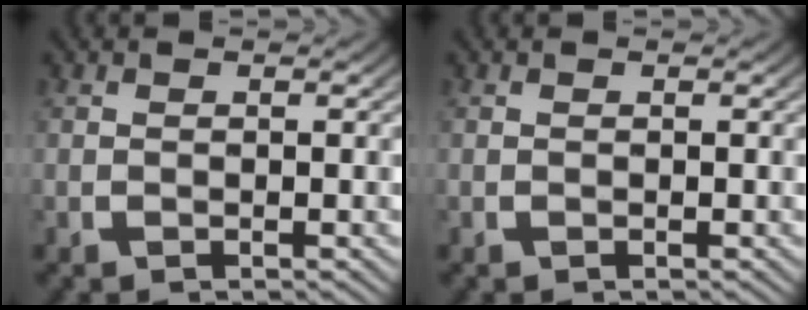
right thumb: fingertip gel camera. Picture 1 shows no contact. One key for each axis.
{"total": 0.0}